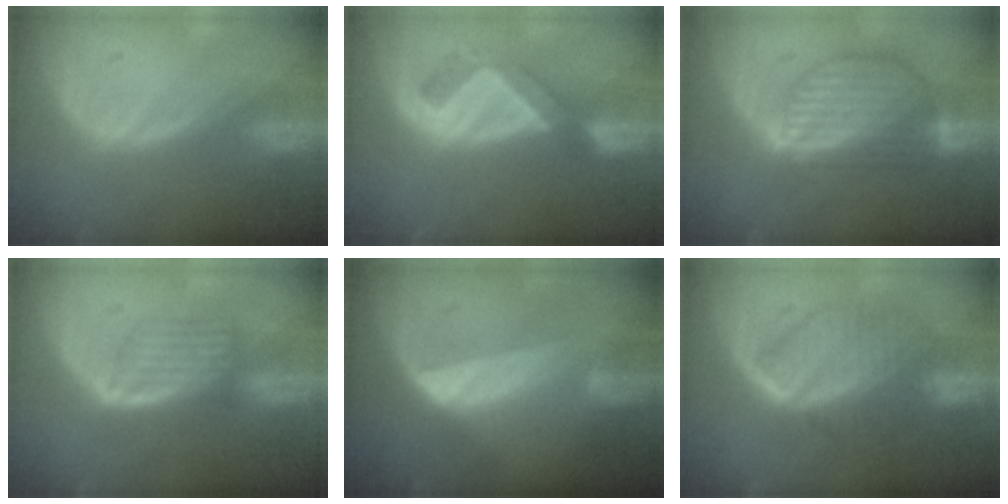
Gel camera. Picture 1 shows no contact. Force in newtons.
{"total": 5.1, "press": 4.7, "slide": 2.0}
{"total": 9.1, "press": 7.8, "slide": 4.8}
{"total": 5.8, "press": 5.4, "slide": 2.0}
{"total": 6.3, "press": 6.3, "slide": 0.4}
{"total": 8.7, "press": 8.6, "slide": 0.6}